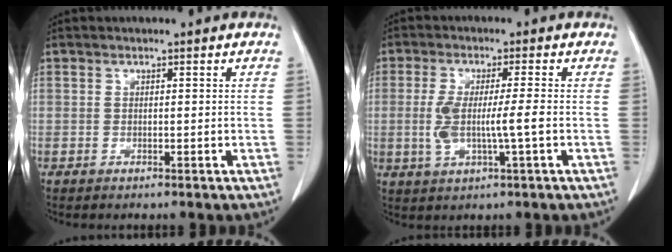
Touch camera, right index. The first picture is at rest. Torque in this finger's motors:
{"motor_torque": [0.30, -0.03, 0.31, 0.14]}